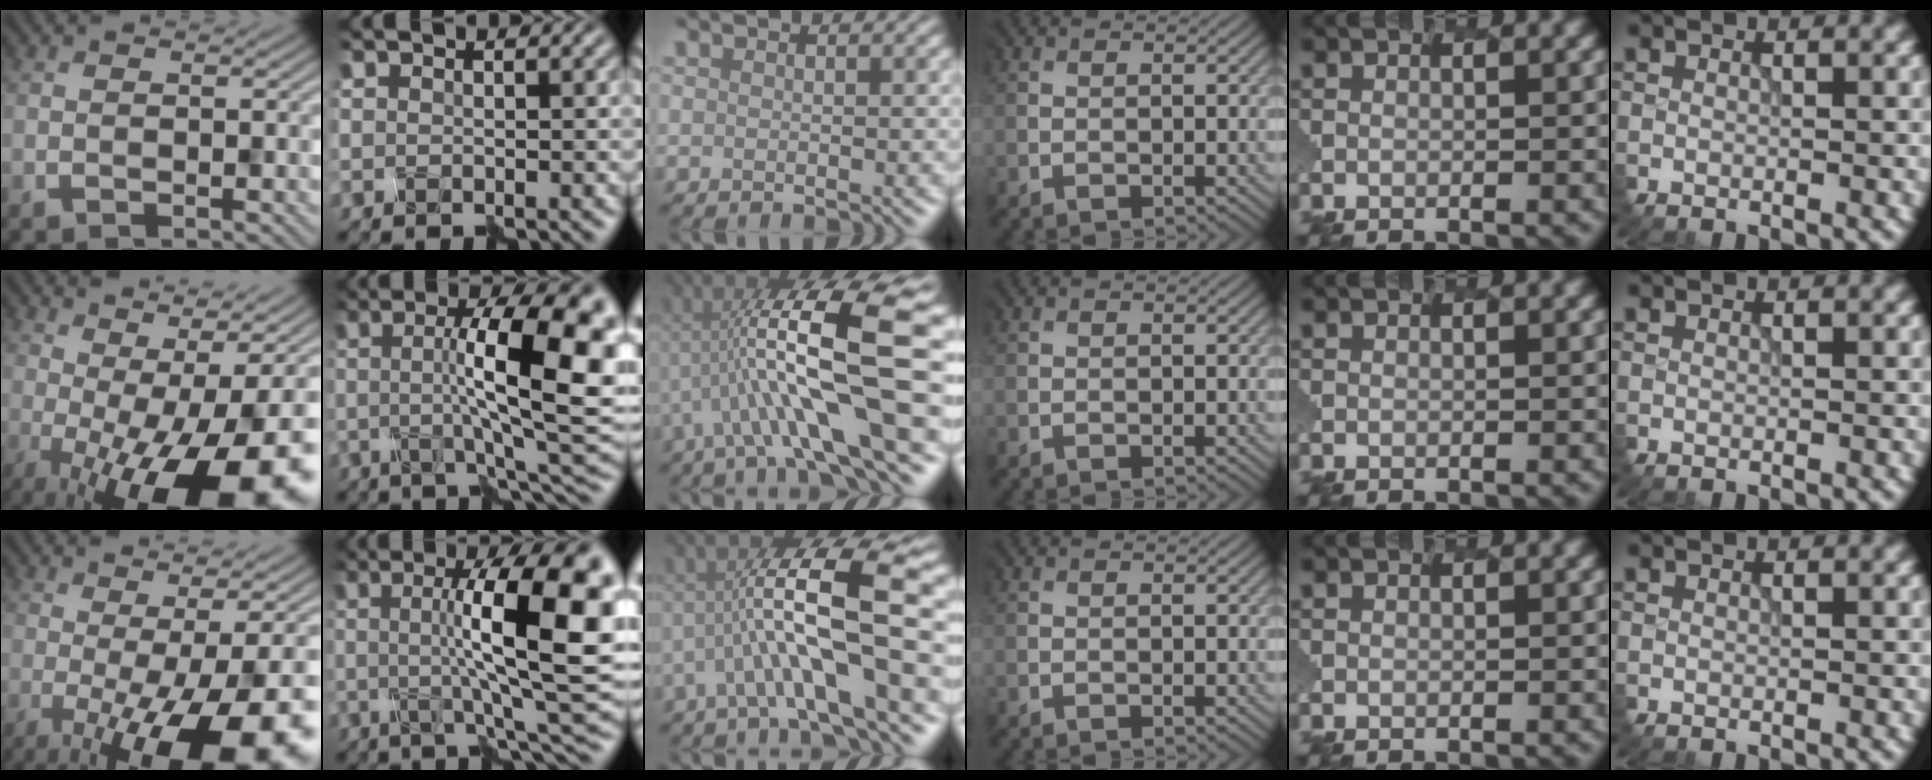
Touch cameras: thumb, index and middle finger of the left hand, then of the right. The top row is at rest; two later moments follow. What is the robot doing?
{"motion": "disassemble", "object": "spray bottle"}